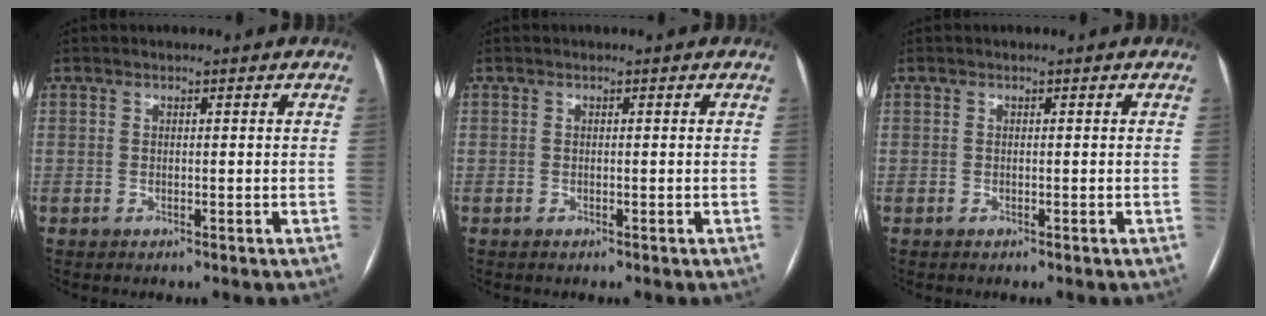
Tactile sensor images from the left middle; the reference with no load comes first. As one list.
[{"total": 0.0}, {"total": 0.0}]